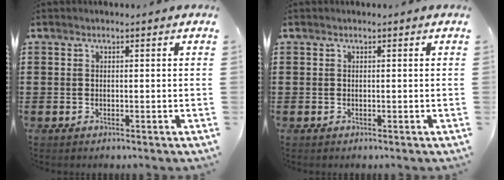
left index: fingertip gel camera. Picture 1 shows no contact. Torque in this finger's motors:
{"motor_torque": [-0.14, -0.13, 0.00, 0.00]}